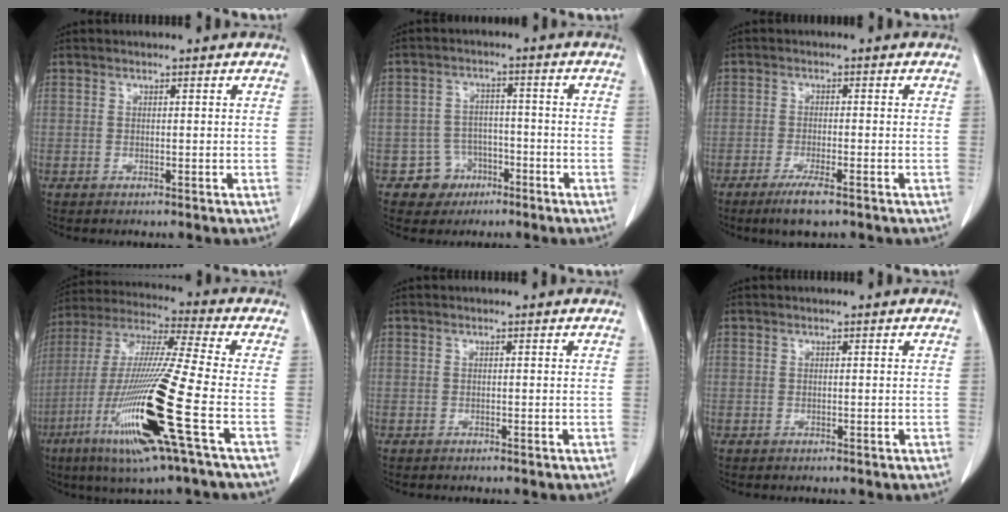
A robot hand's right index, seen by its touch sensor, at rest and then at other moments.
{"total": 5.2, "force": [-2.8, 4.4, 0.1], "torque": [0.008, 0.015, -0.041]}
{"total": 4.6, "force": [-3.1, 0.4, 3.4], "torque": [-0.067, -0.011, -0.053]}
{"total": 20.2, "force": [-7.1, -0.5, 18.9], "torque": [-0.401, -0.035, -0.143]}
{"total": 0.0}
{"total": 0.0}